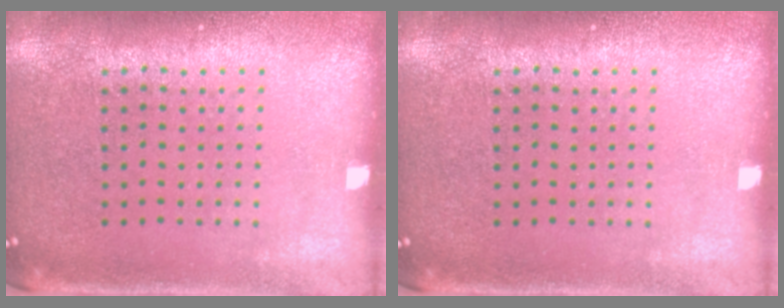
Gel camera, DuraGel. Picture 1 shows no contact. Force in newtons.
{"total": 0.0}